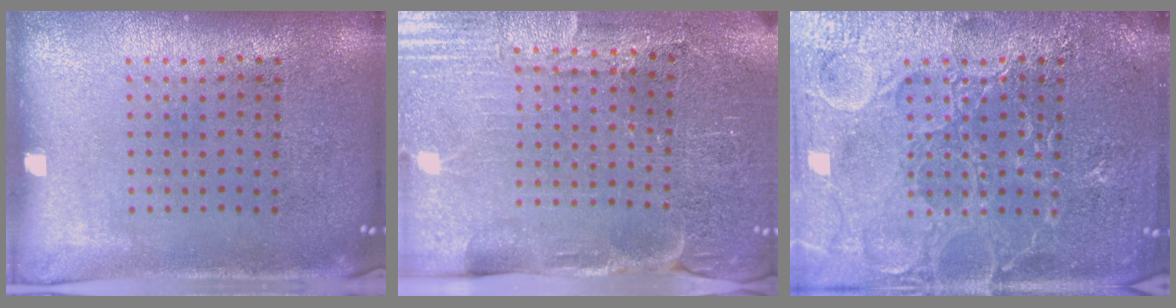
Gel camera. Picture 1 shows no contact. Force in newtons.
{"total": 3.7, "press": 3.6, "slide": 0.4}
{"total": 6.5, "press": 6.4, "slide": 0.9}